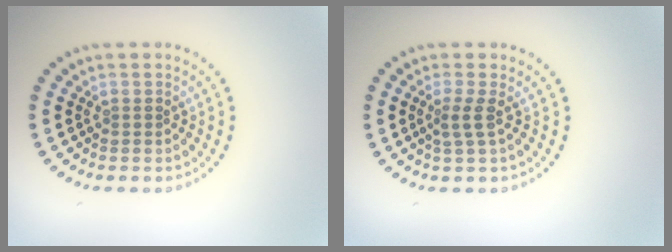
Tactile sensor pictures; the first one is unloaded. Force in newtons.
{"total": 1.7, "press": 1.1, "slide": 1.3}